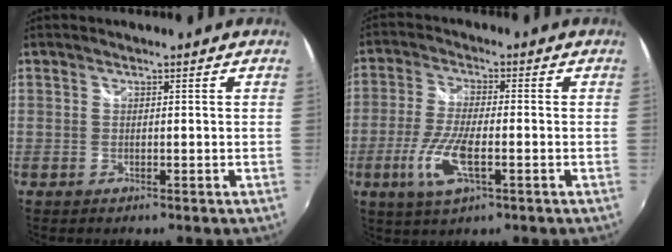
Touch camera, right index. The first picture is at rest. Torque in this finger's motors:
{"motor_torque": [1.39, -0.27, 0.66, 0.08]}